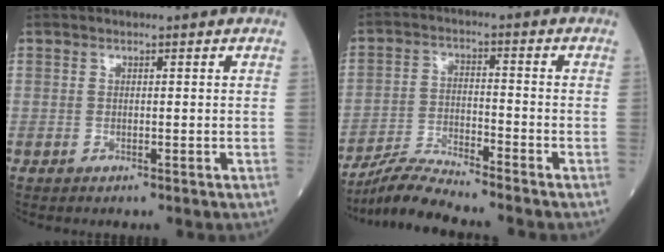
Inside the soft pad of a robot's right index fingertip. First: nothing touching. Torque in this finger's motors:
{"motor_torque": [0.12, -0.57, 0.10, -0.01]}